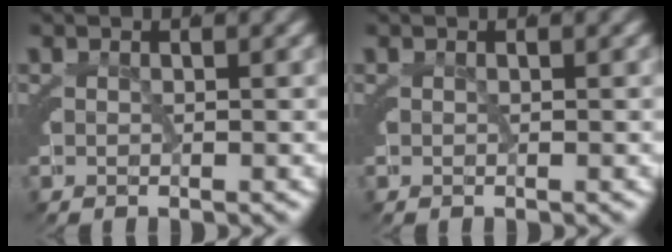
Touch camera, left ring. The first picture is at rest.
{"total": 0.0}